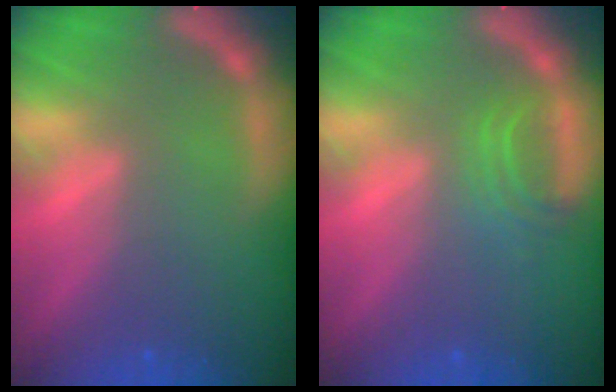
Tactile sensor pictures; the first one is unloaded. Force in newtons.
{"total": 2.5}